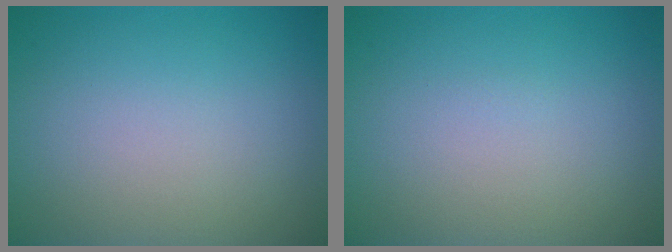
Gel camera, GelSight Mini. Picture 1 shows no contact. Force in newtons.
{"total": 0.0}